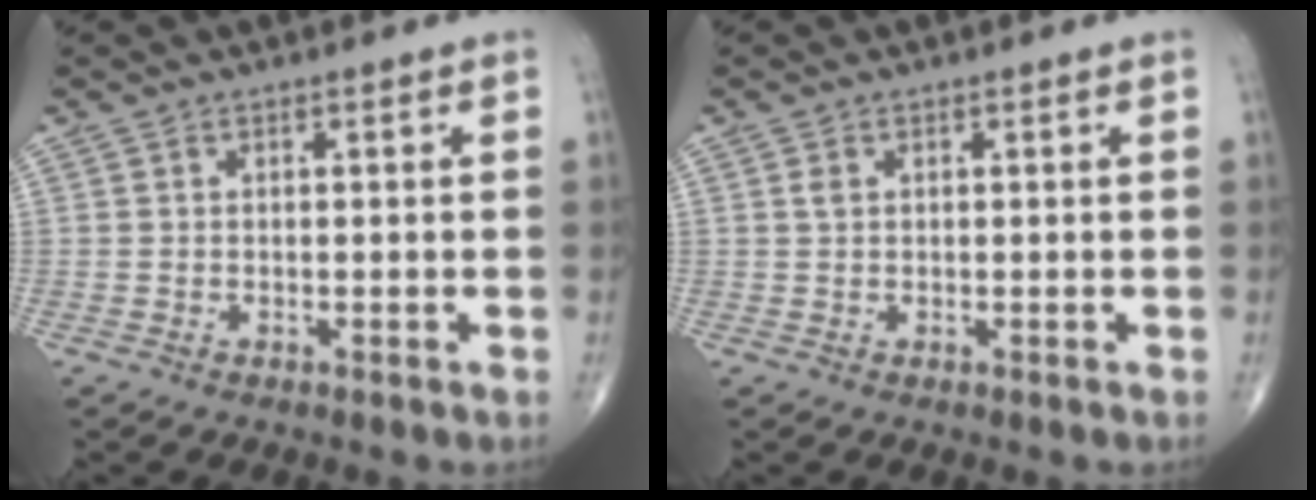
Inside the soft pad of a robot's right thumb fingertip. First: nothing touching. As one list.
[{"total": 0.9, "force": [0.3, 0.6, 0.6], "torque": [-0.012, 0.002, 0.007]}]